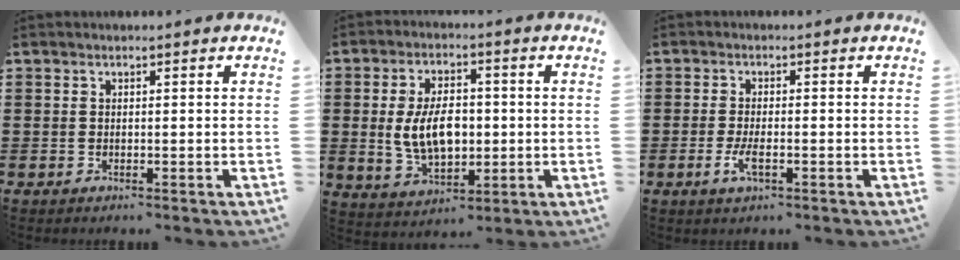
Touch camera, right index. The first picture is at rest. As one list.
[{"total": 8.4, "force": [0.0, 5.0, 6.7], "torque": [-0.134, 0.001, -0.006]}, {"total": 3.1, "force": [-1.0, 1.0, 2.7], "torque": [-0.061, -0.006, -0.021]}]